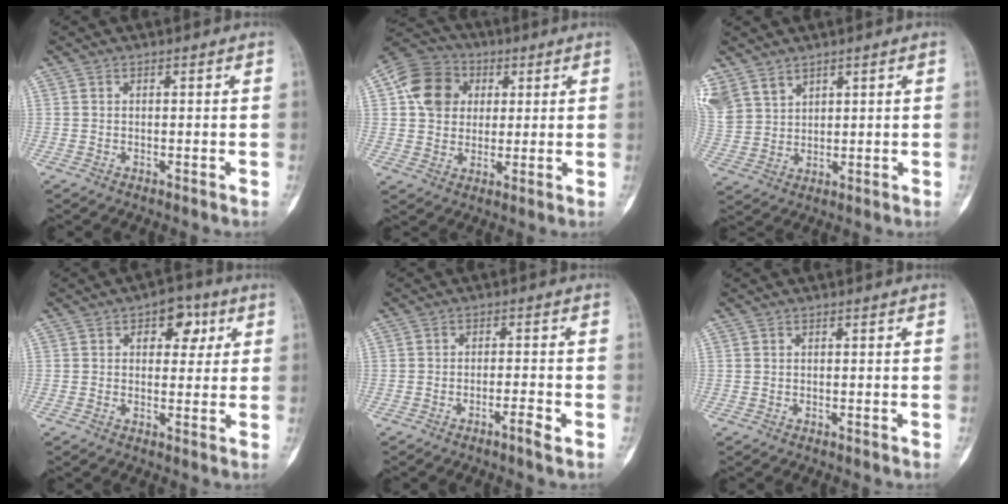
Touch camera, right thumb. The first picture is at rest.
{"total": 11.7, "force": [2.9, 9.9, 5.6], "torque": [-0.078, 0.002, 0.041]}
{"total": 9.2, "force": [6.2, 6.1, 3.0], "torque": [-0.062, -0.011, 0.148]}
{"total": 6.8, "force": [2.5, 4.4, 4.5], "torque": [-0.020, 0.002, 0.025]}
{"total": 2.8, "force": [-1.6, 0.1, 2.3], "torque": [-0.044, 0.009, -0.032]}
{"total": 0.0}